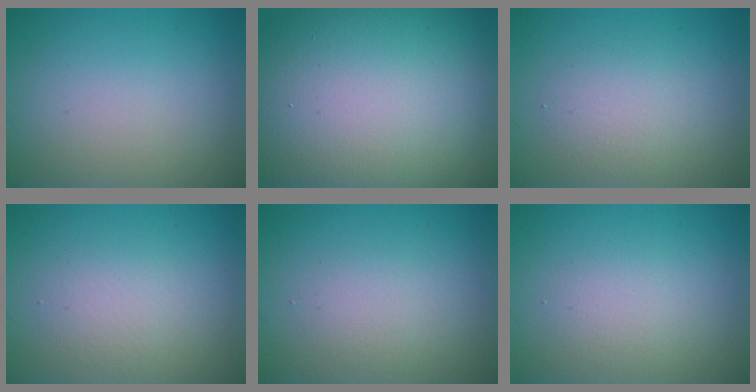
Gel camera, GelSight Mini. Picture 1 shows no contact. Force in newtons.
{"total": 19.9, "press": 19.9, "slide": 1.0}
{"total": 2.5, "press": 2.5, "slide": 0.2}
{"total": 2.3, "press": 2.3, "slide": 0.1}
{"total": 1.9, "press": 1.9, "slide": 0.2}
{"total": 1.9, "press": 1.9, "slide": 0.2}